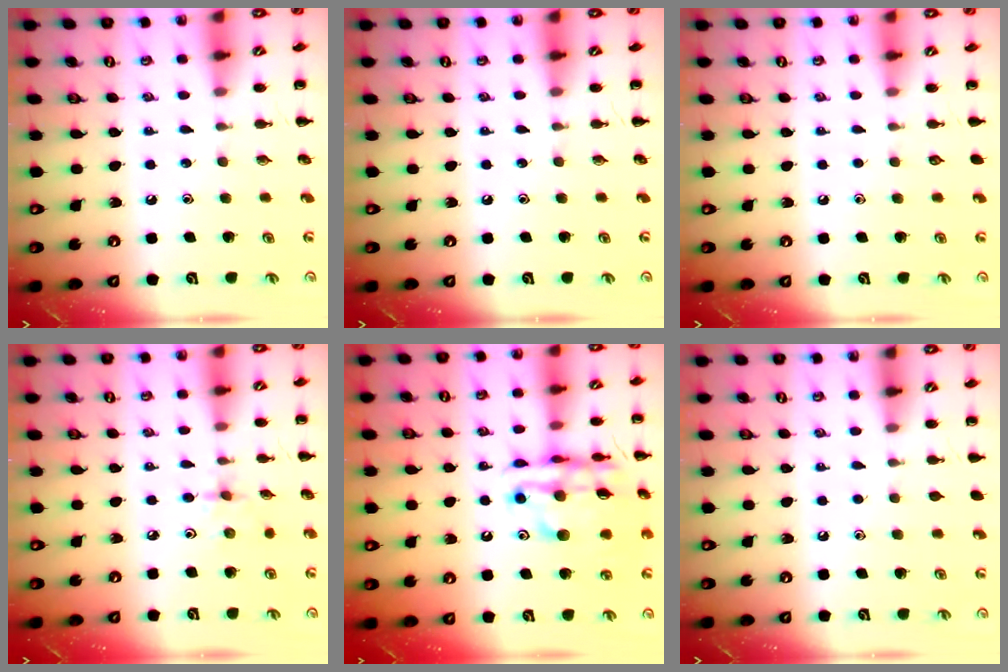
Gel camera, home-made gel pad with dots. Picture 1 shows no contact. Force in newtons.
{"total": 0.0}
{"total": 0.0}
{"total": 2.4, "press": 2.3, "slide": 0.8}
{"total": 17.3, "press": 17.1, "slide": 2.7}
{"total": 0.6, "press": 0.6, "slide": 0.1}